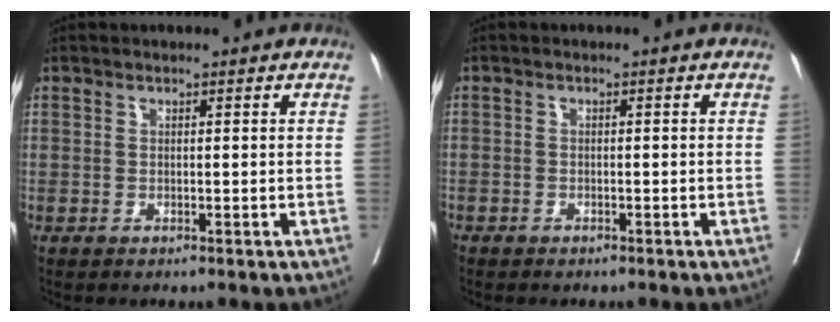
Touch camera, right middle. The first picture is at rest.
{"total": 1.0, "force": [-0.8, 0.6, 0.0], "torque": [-0.010, 0.002, -0.016]}